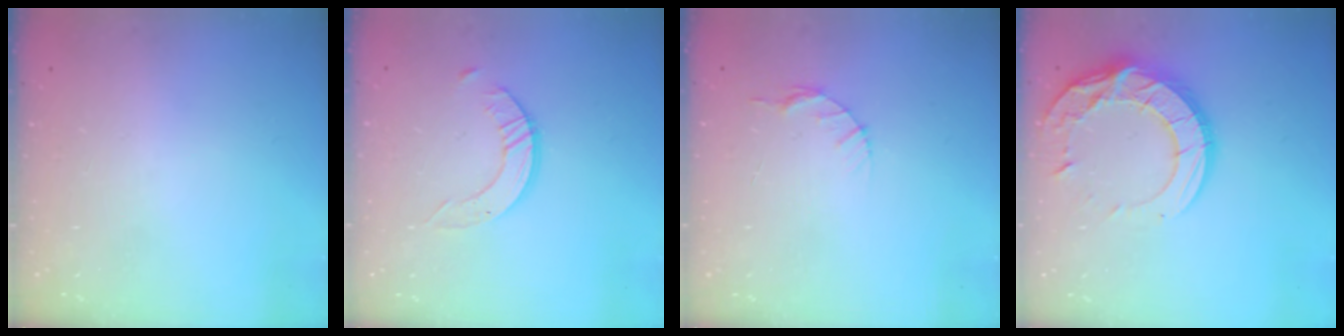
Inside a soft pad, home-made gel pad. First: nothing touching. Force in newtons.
{"total": 4.0, "press": 4.0, "slide": 0.3}
{"total": 4.3, "press": 4.3, "slide": 0.5}
{"total": 17.1, "press": 17.1, "slide": 0.6}